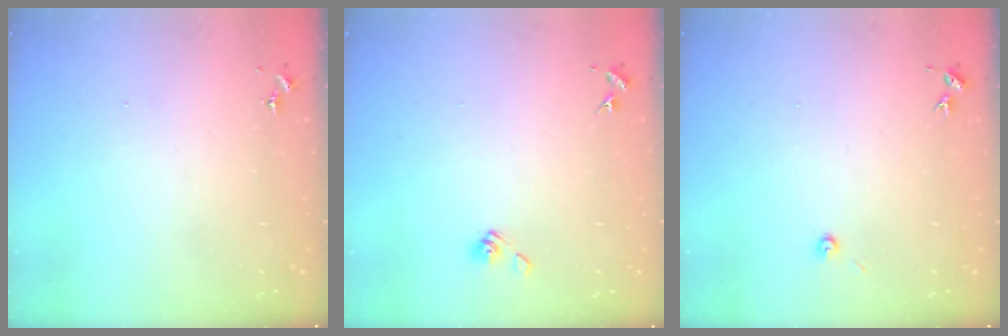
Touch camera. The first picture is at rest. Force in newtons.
{"total": 5.4, "press": 5.0, "slide": 2.2}
{"total": 3.0, "press": 3.0, "slide": 0.3}